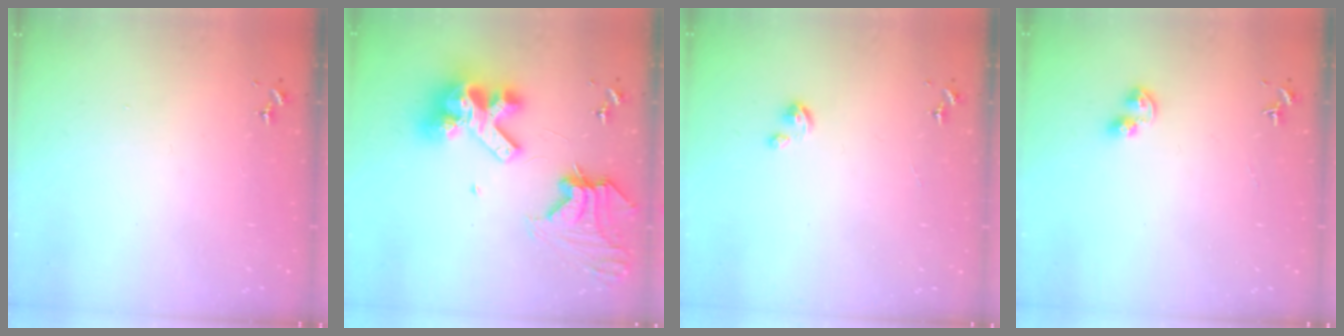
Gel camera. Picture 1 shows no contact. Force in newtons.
{"total": 20.0, "press": 19.9, "slide": 2.4}
{"total": 2.9, "press": 2.9, "slide": 0.2}
{"total": 5.7, "press": 5.6, "slide": 0.8}